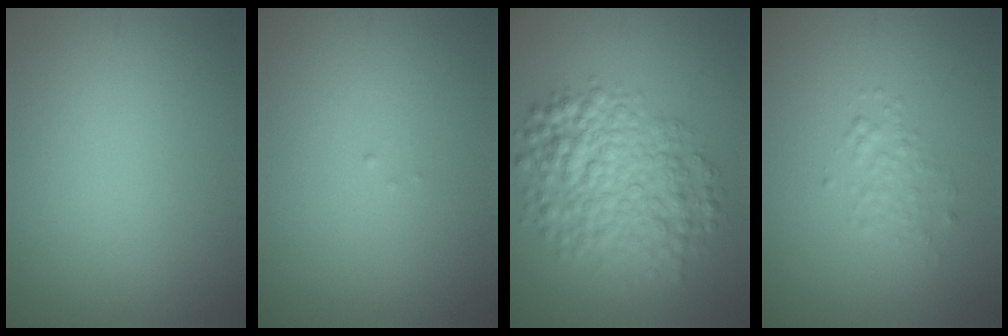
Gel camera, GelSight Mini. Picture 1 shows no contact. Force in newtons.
{"total": 0.0}
{"total": 7.4, "press": 7.4, "slide": 0.2}
{"total": 1.5, "press": 1.5, "slide": 0.1}